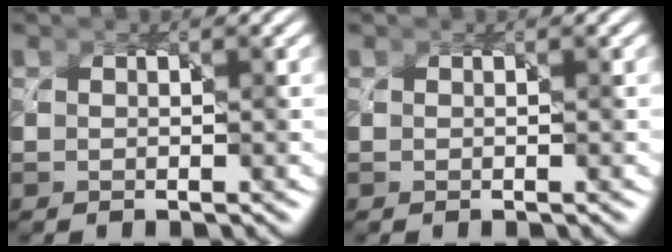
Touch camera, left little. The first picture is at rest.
{"total": 0.0}